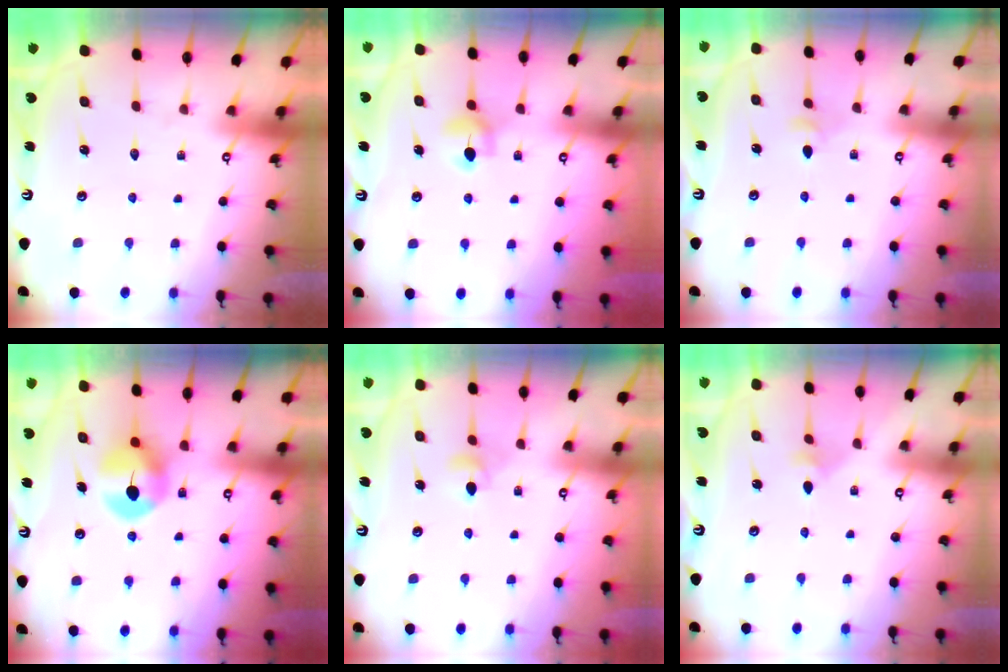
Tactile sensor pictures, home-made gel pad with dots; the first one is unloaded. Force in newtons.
{"total": 5.7, "press": 5.6, "slide": 0.6}
{"total": 3.1, "press": 3.0, "slide": 0.8}
{"total": 8.3, "press": 8.3, "slide": 0.7}
{"total": 4.6, "press": 4.4, "slide": 1.1}
{"total": 2.8, "press": 2.7, "slide": 0.7}